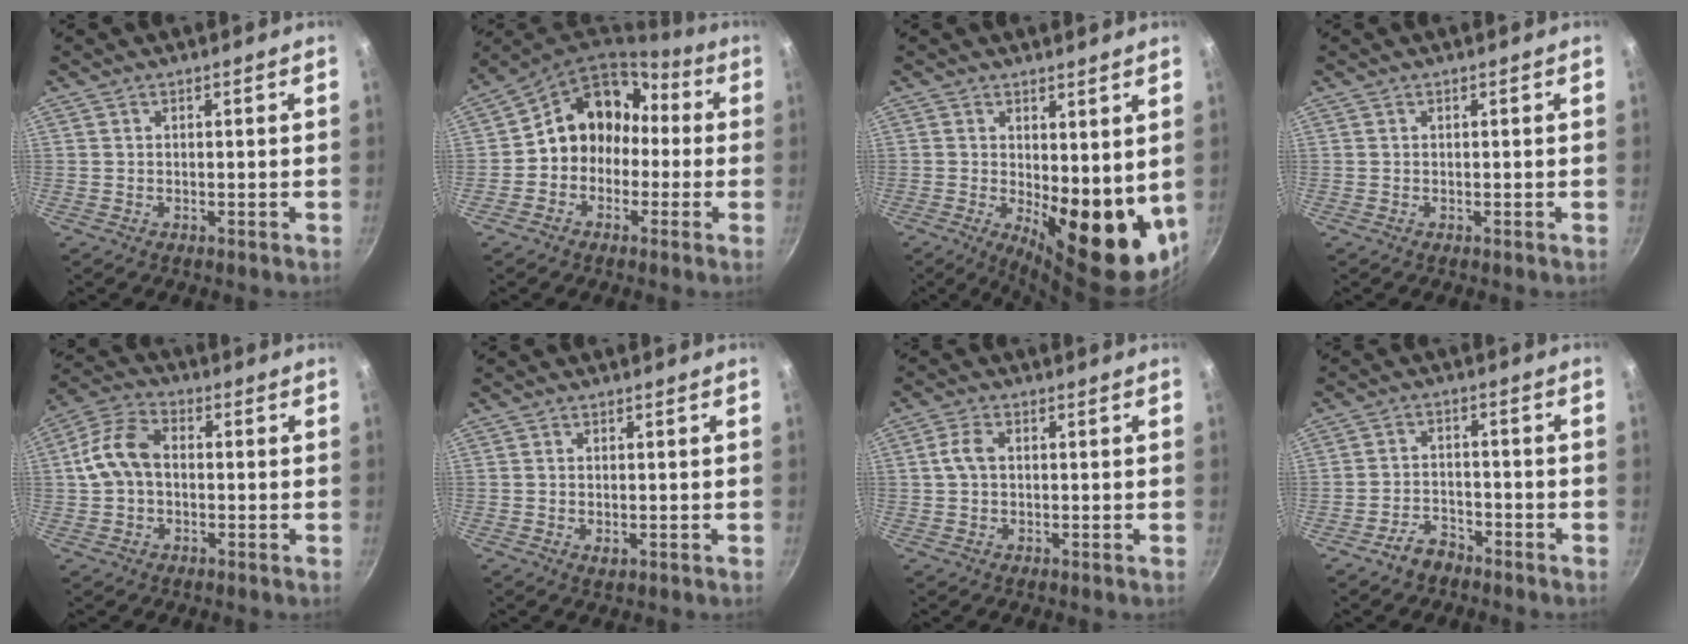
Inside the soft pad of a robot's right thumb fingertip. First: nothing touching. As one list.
[{"total": 12.5, "force": [-0.7, 10.8, 6.2], "torque": [-0.049, 0.059, -0.027]}, {"total": 14.9, "force": [0.1, 6.6, 13.3], "torque": [-0.135, -0.030, 0.018]}, {"total": 0.0}, {"total": 9.3, "force": [0.0, 6.6, 6.6], "torque": [-0.118, 0.031, -0.013]}, {"total": 1.6, "force": [-0.3, 0.9, 1.3], "torque": [-0.020, -0.003, -0.003]}, {"total": 3.7, "force": [0.4, 2.5, 2.7], "torque": [-0.050, 0.011, 0.003]}, {"total": 4.8, "force": [-3.6, 2.7, 1.8], "torque": [-0.020, 0.038, -0.063]}]